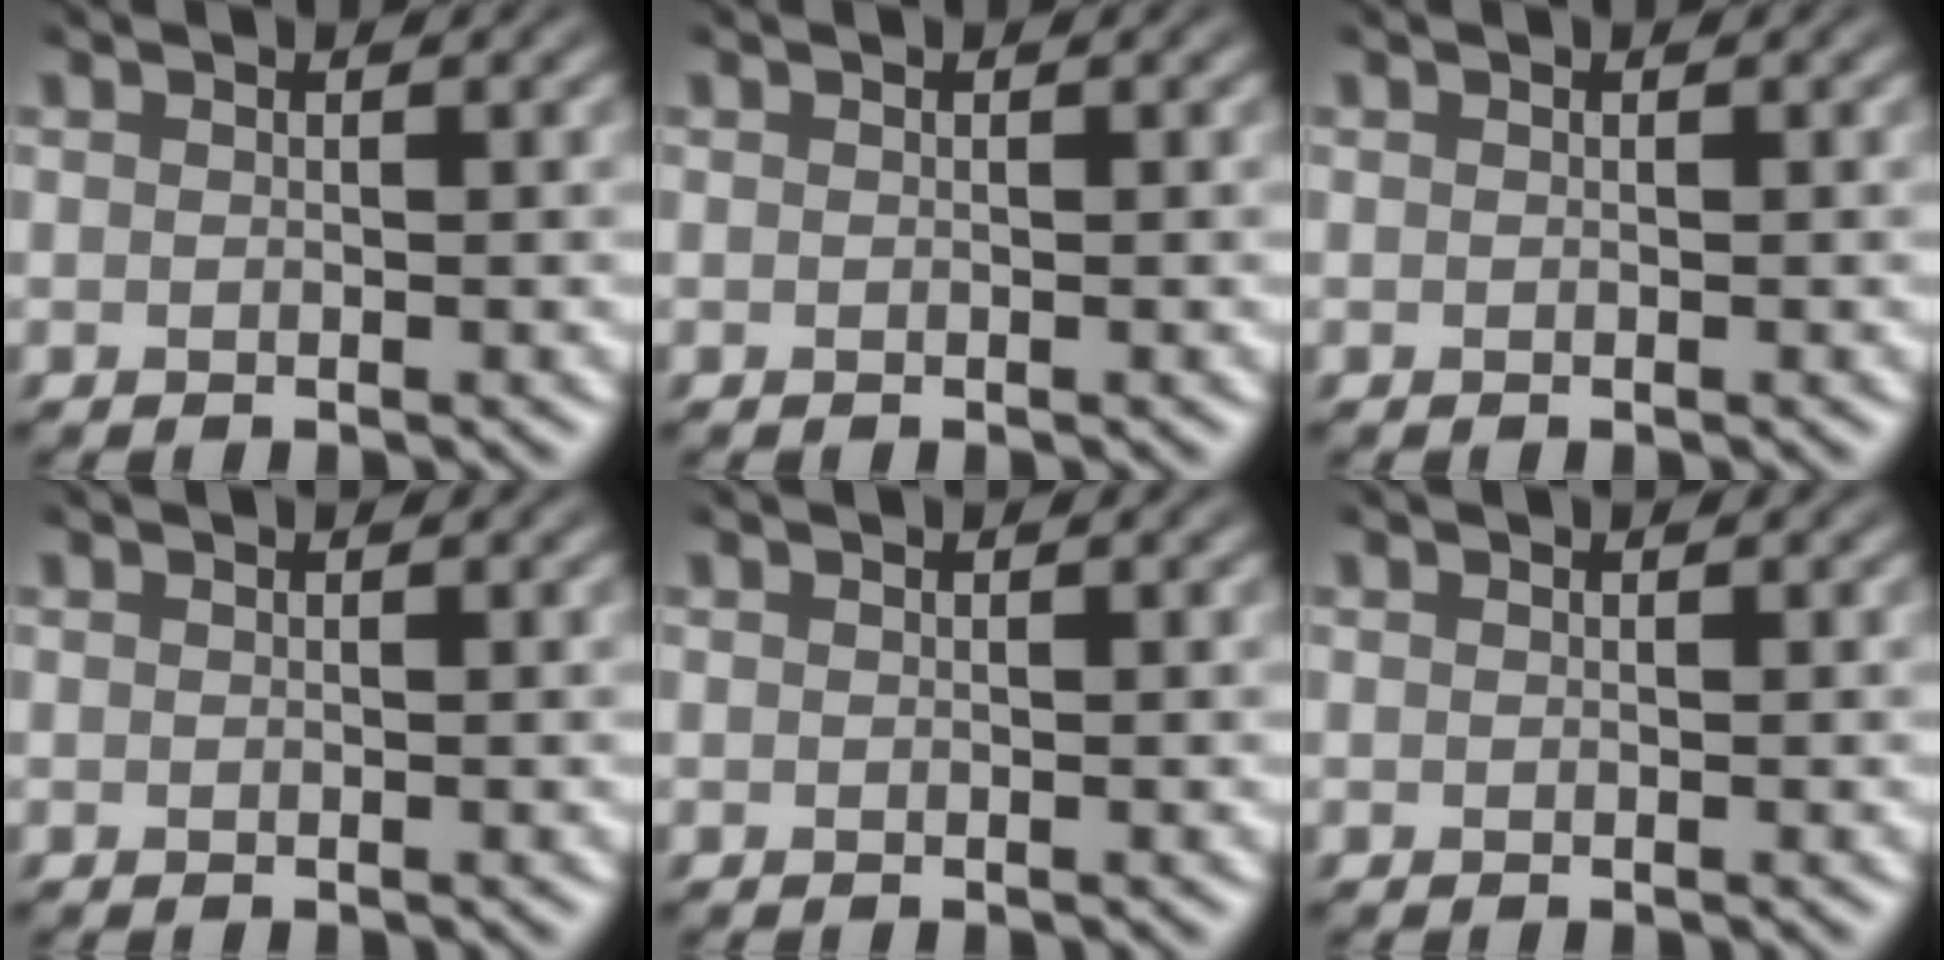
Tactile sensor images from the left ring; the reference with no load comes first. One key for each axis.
{"total": 0.0}
{"total": 0.0}
{"total": 0.0}
{"total": 0.0}
{"total": 0.0}